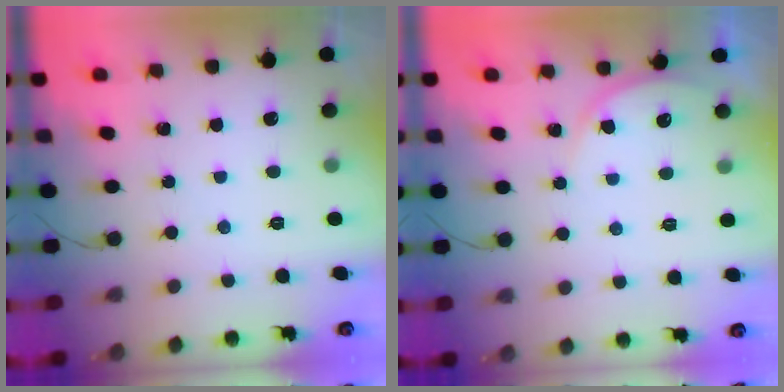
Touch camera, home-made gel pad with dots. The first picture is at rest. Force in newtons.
{"total": 4.6, "press": 4.2, "slide": 1.8}